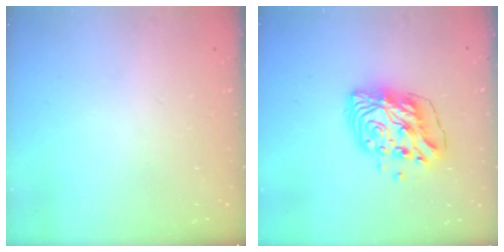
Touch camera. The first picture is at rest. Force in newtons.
{"total": 12.2, "press": 12.1, "slide": 1.2}